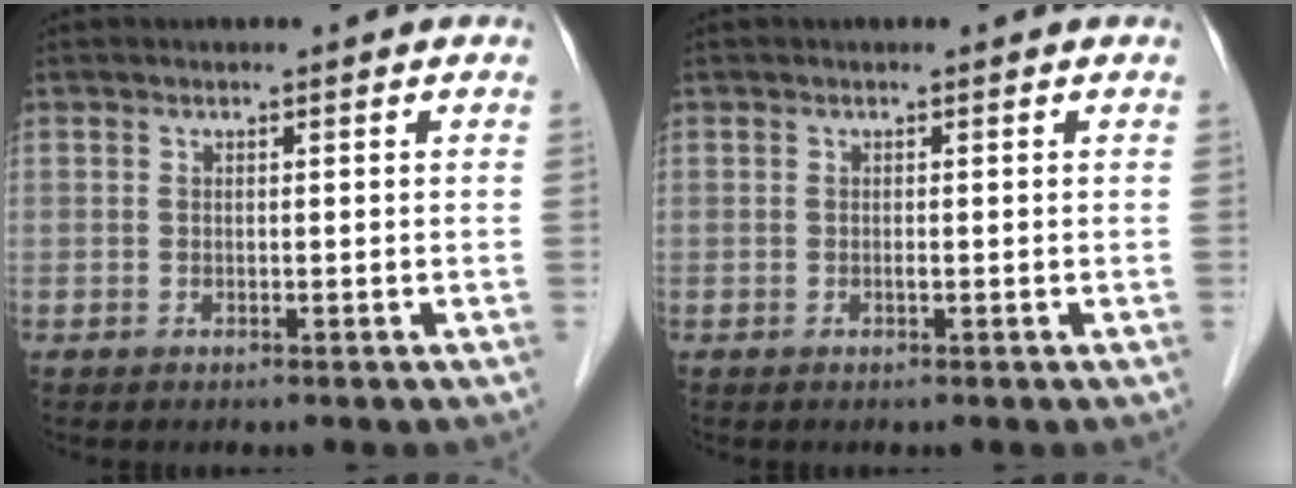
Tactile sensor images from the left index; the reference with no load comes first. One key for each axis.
{"total": 0.0}